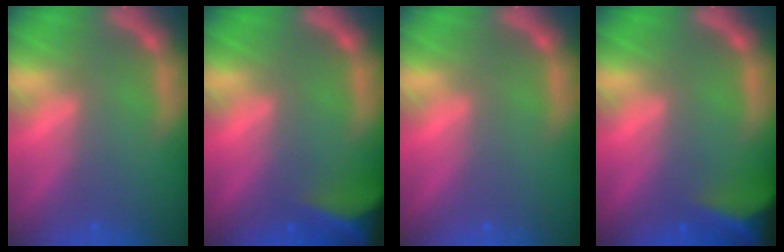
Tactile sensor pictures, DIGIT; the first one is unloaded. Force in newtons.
{"total": 8.9}
{"total": 0.0}
{"total": 8.9}